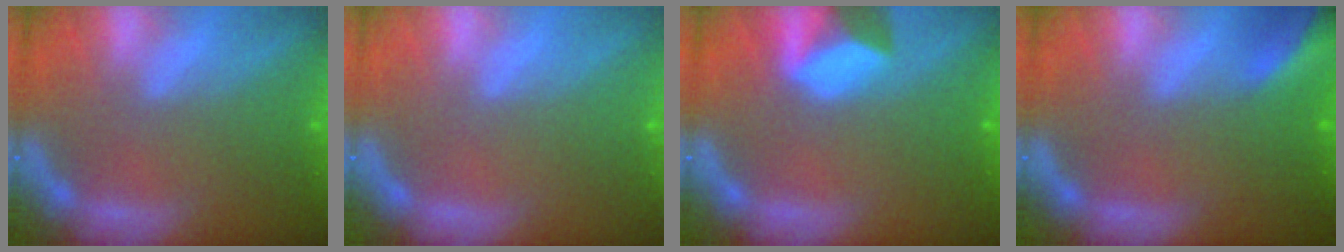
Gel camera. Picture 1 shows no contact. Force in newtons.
{"total": 0.0}
{"total": 4.4}
{"total": 7.9}